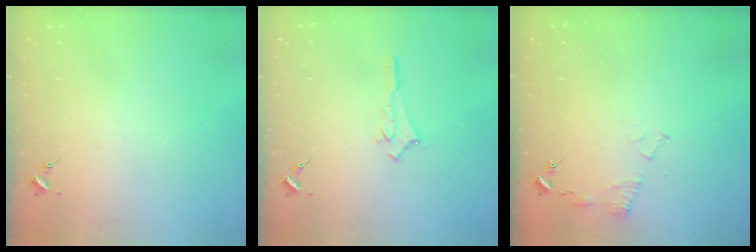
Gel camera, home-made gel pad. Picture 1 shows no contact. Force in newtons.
{"total": 2.9, "press": 2.9, "slide": 0.2}
{"total": 6.1, "press": 6.1, "slide": 0.7}